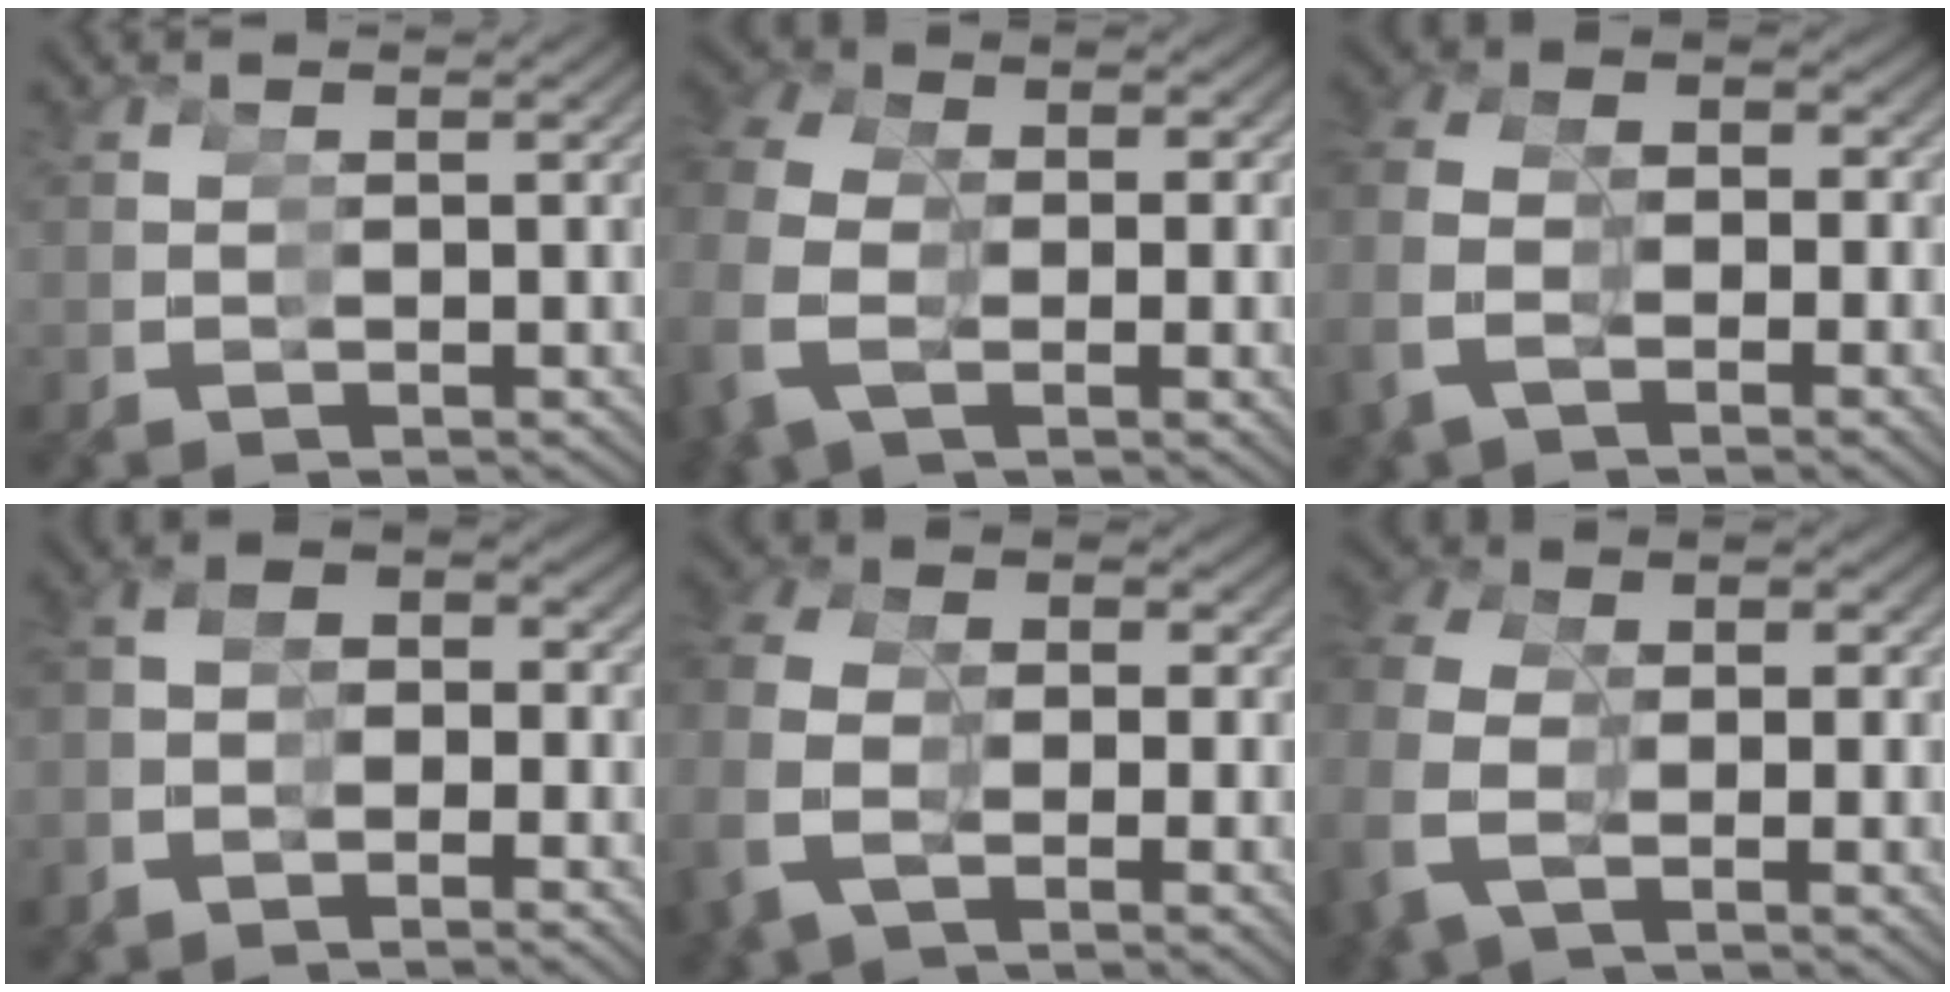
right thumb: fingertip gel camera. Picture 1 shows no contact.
{"total": 2.6, "force": [2.0, 0.9, 1.4], "torque": [-0.056, 0.017, 0.038]}
{"total": 4.7, "force": [1.4, 4.1, 1.9], "torque": [-0.067, 0.017, 0.018]}
{"total": 3.4, "force": [-0.7, 3.1, 1.2], "torque": [-0.028, 0.025, -0.025]}
{"total": 4.2, "force": [1.7, 3.3, 2.0], "torque": [-0.072, 0.012, 0.028]}
{"total": 2.4, "force": [2.0, 0.3, 1.2], "torque": [-0.053, 0.024, 0.037]}